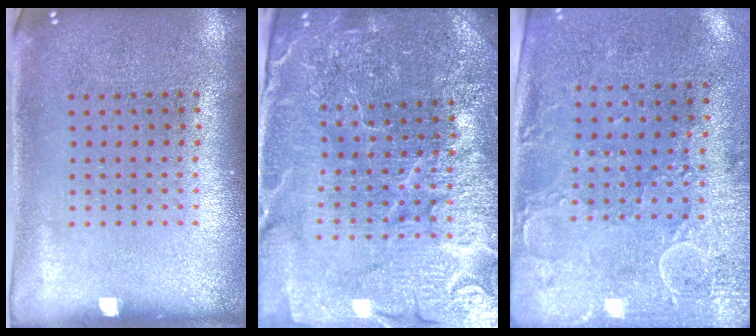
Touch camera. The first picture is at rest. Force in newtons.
{"total": 5.5, "press": 5.1, "slide": 2.1}
{"total": 3.0, "press": 2.4, "slide": 1.7}